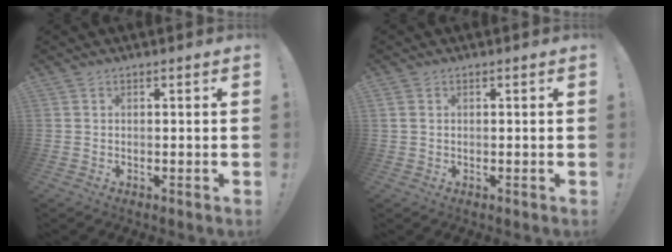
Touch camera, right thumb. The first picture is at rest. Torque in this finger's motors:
{"motor_torque": [-0.04, -0.09, -0.08, 0.06, 0.09]}